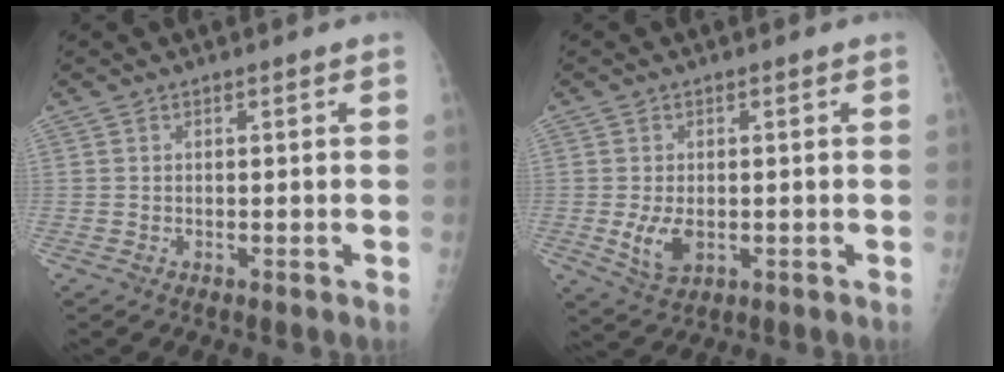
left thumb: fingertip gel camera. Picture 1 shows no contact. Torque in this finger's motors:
{"motor_torque": [-0.17, 0.36, 0.21, -0.01, 0.02]}